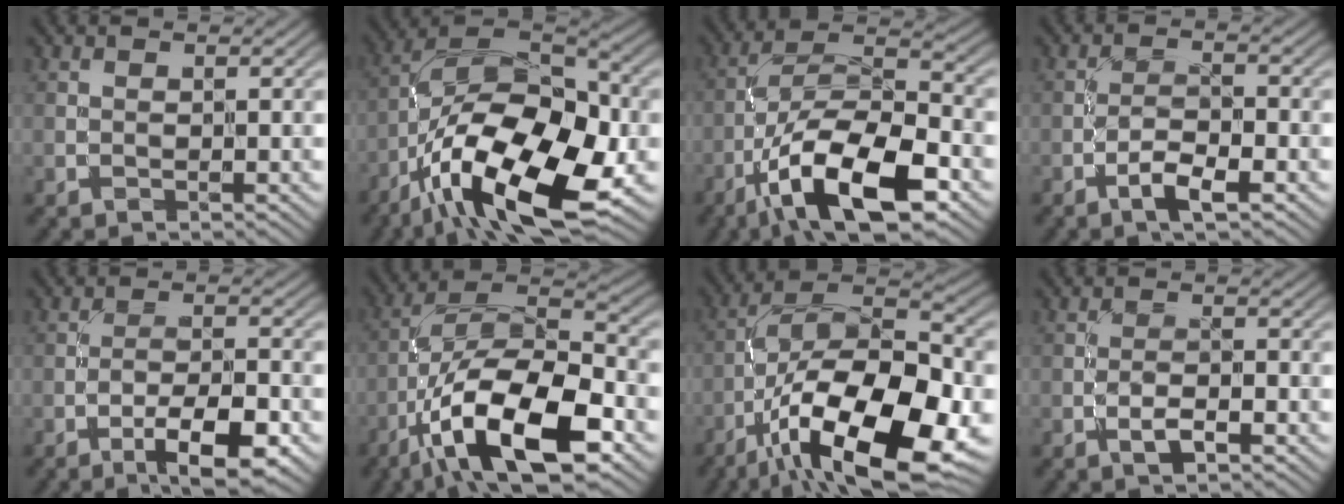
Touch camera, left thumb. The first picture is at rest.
{"total": 18.5, "force": [-8.1, 8.6, 14.2], "torque": [-0.257, -0.008, -0.152]}
{"total": 14.7, "force": [-7.7, 5.3, 11.4], "torque": [-0.204, 0.001, -0.146]}
{"total": 3.5, "force": [-2.2, 0.9, 2.6], "torque": [-0.052, 0.006, -0.046]}
{"total": 7.1, "force": [-4.0, 1.9, 5.5], "torque": [-0.087, 0.006, -0.061]}
{"total": 16.2, "force": [-7.8, 6.3, 12.7], "torque": [-0.218, -0.001, -0.151]}
{"total": 18.7, "force": [-8.7, 7.8, 14.6], "torque": [-0.254, -0.012, -0.154]}
{"total": 2.0, "force": [-1.1, 0.5, 1.5], "torque": [-0.029, 0.006, -0.024]}